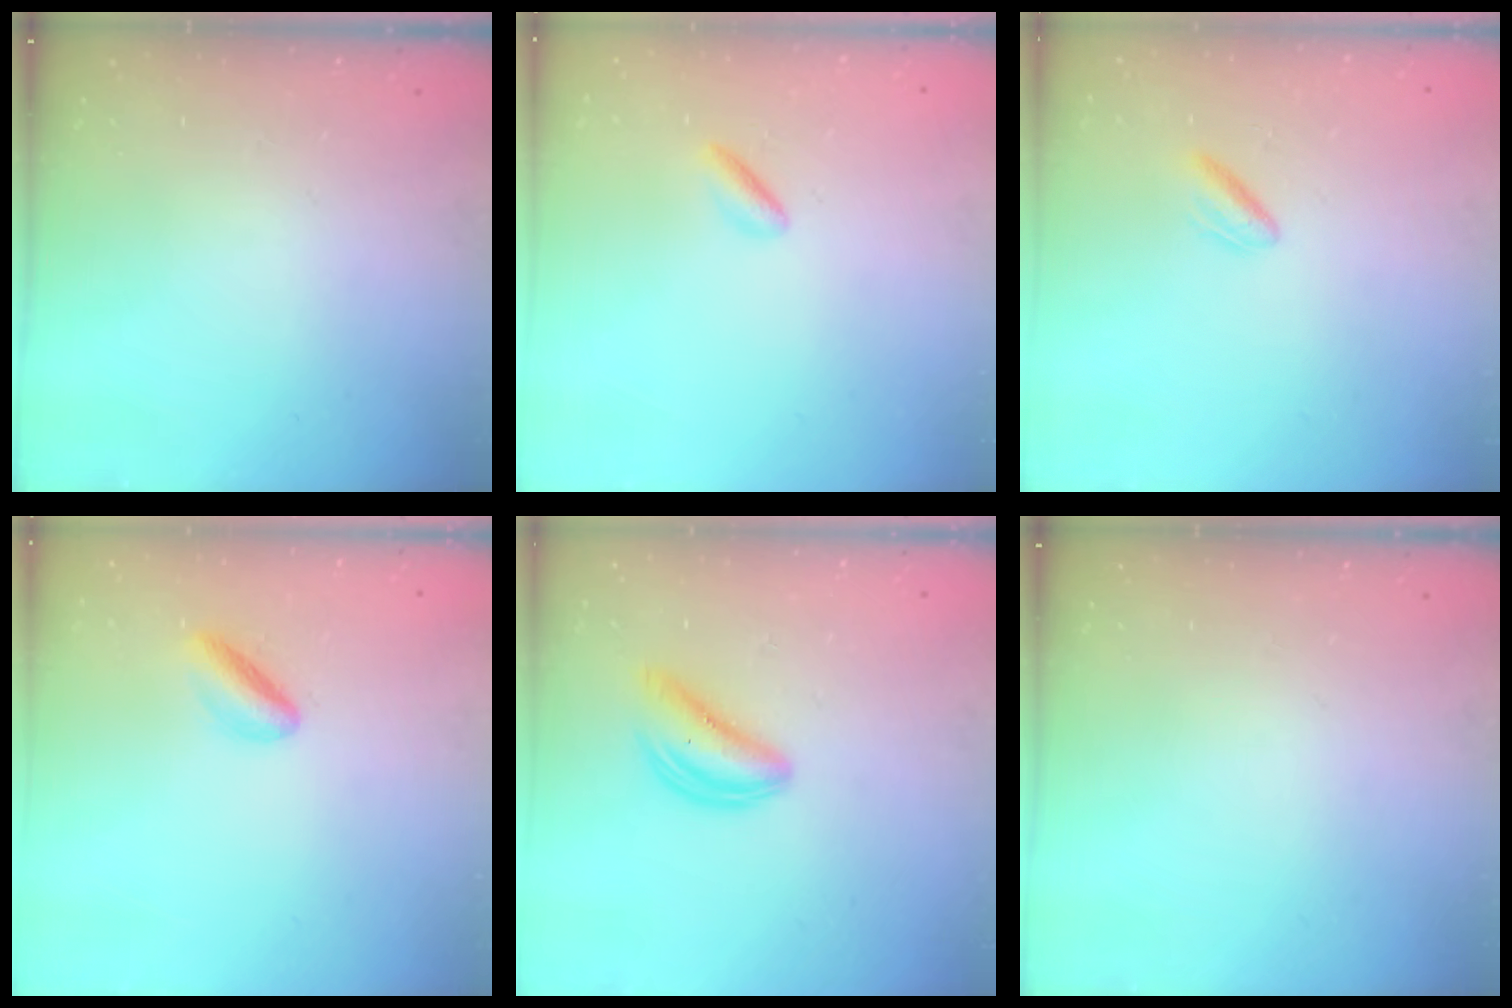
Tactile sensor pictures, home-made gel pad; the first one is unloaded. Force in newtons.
{"total": 1.6, "press": 1.5, "slide": 0.6}
{"total": 2.2, "press": 1.9, "slide": 1.1}
{"total": 4.6, "press": 4.6, "slide": 0.5}
{"total": 6.1, "press": 6.0, "slide": 0.8}
{"total": 0.0}